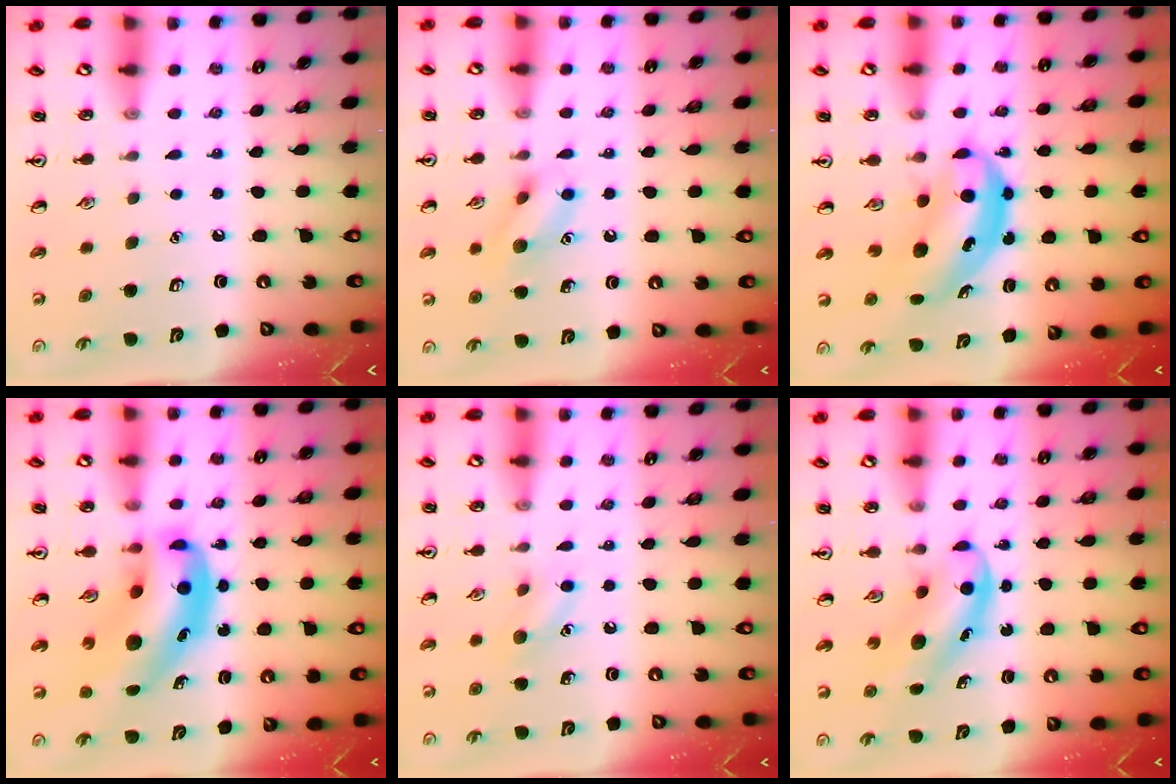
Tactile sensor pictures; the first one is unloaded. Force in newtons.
{"total": 9.3, "press": 9.3, "slide": 0.5}
{"total": 6.0, "press": 5.8, "slide": 1.7}
{"total": 13.3, "press": 12.8, "slide": 3.9}
{"total": 7.9, "press": 7.6, "slide": 1.8}
{"total": 5.4, "press": 5.4, "slide": 0.6}